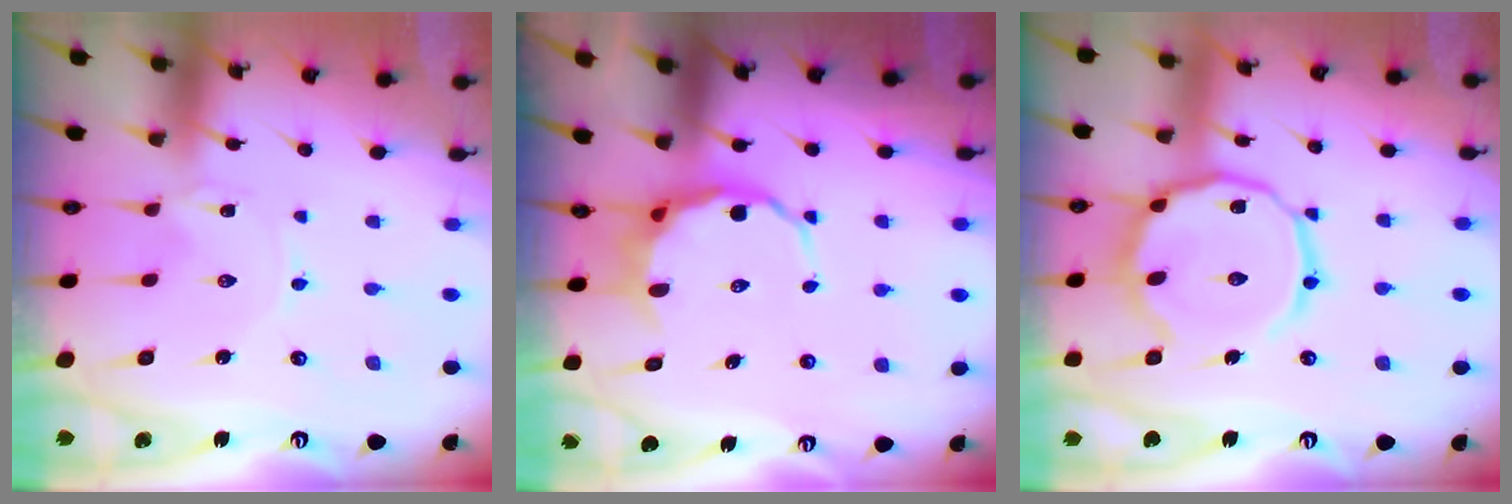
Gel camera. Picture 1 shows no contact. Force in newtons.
{"total": 9.3, "press": 9.1, "slide": 2.3}
{"total": 16.6, "press": 16.5, "slide": 1.2}